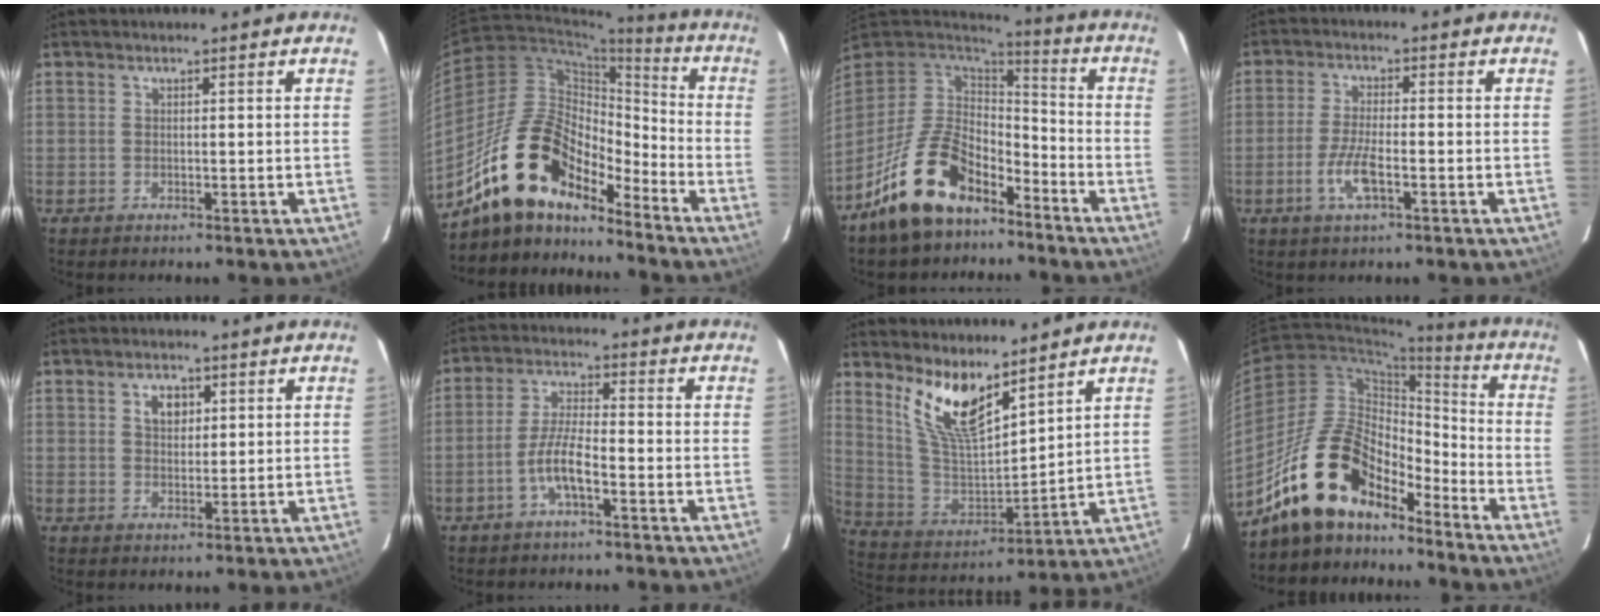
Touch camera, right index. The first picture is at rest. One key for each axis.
{"total": 17.1, "fx": -13.6, "fy": 6.7, "fz": 8.0, "tx": -0.147, "ty": 0.011, "tz": -0.253}
{"total": 16.6, "fx": -10.6, "fy": 8.7, "fz": 9.3, "tx": -0.195, "ty": 0.003, "tz": -0.176}
{"total": 5.8, "fx": -2.4, "fy": 1.4, "fz": 5.1, "tx": -0.109, "ty": -0.003, "tz": -0.048}
{"total": 3.6, "fx": 1.4, "fy": 2.5, "fz": 2.1, "tx": -0.032, "ty": 0.008, "tz": 0.025}
{"total": 6.0, "fx": -3.0, "fy": 1.1, "fz": 5.0, "tx": -0.109, "ty": 0.007, "tz": -0.055}
{"total": 13.1, "fx": 9.3, "fy": 4.0, "fz": 8.3, "tx": -0.164, "ty": -0.012, "tz": 0.193}
{"total": 17.2, "fx": -13.5, "fy": 7.3, "fz": 7.6, "tx": -0.144, "ty": 0.019, "tz": -0.241}